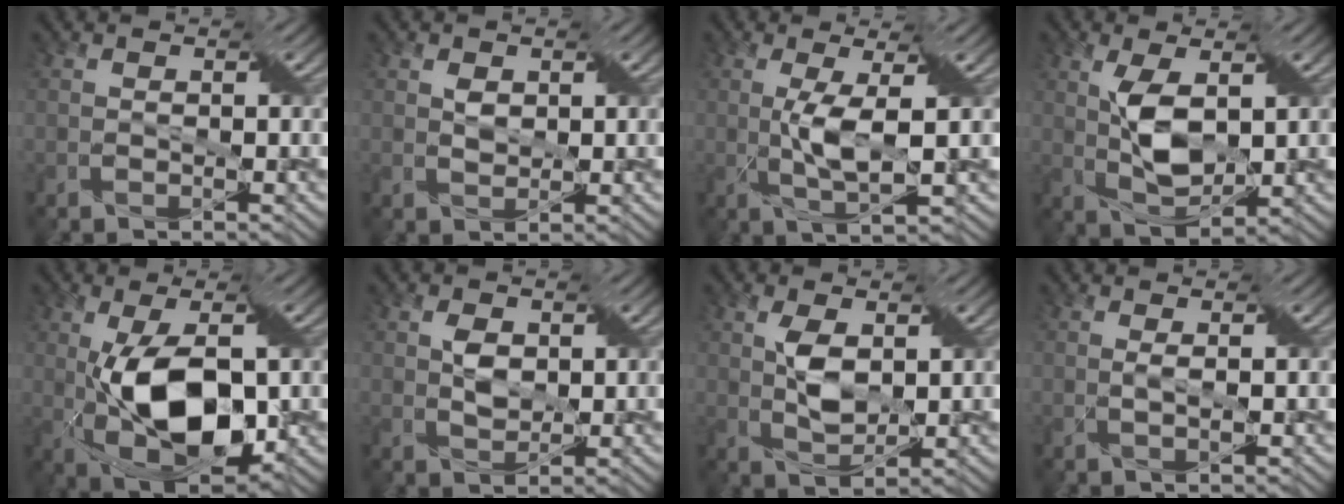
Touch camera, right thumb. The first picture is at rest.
{"total": 1.6, "force": [0.7, 1.1, 1.0], "torque": [-0.022, -0.002, 0.014]}
{"total": 5.2, "force": [0.2, 1.1, 5.1], "torque": [-0.110, 0.001, 0.005]}
{"total": 6.5, "force": [1.2, 3.1, 5.6], "torque": [-0.123, 0.000, 0.026]}
{"total": 12.4, "force": [-1.0, 6.1, 10.8], "torque": [-0.201, 0.000, -0.011]}
{"total": 2.9, "force": [0.8, 1.9, 2.0], "torque": [-0.043, 0.000, 0.015]}
{"total": 4.5, "force": [1.1, 2.3, 3.7], "torque": [-0.083, 0.001, 0.024]}
{"total": 1.1, "force": [0.3, 0.1, 1.1], "torque": [-0.026, 0.005, 0.003]}